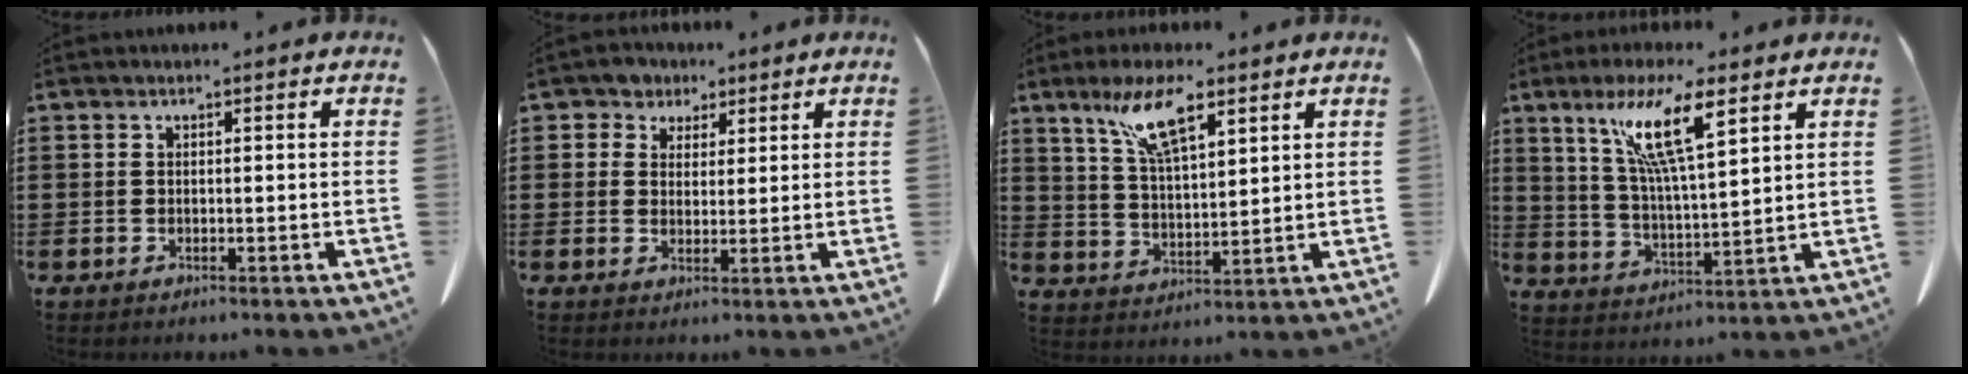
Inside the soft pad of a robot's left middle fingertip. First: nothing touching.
{"total": 3.2, "force": [2.0, 2.5, 0.3], "torque": [-0.023, 0.009, 0.036]}
{"total": 9.2, "force": [5.7, 2.4, 6.8], "torque": [-0.136, -0.004, 0.099]}
{"total": 10.4, "force": [6.3, 1.5, 8.1], "torque": [-0.173, -0.011, 0.109]}